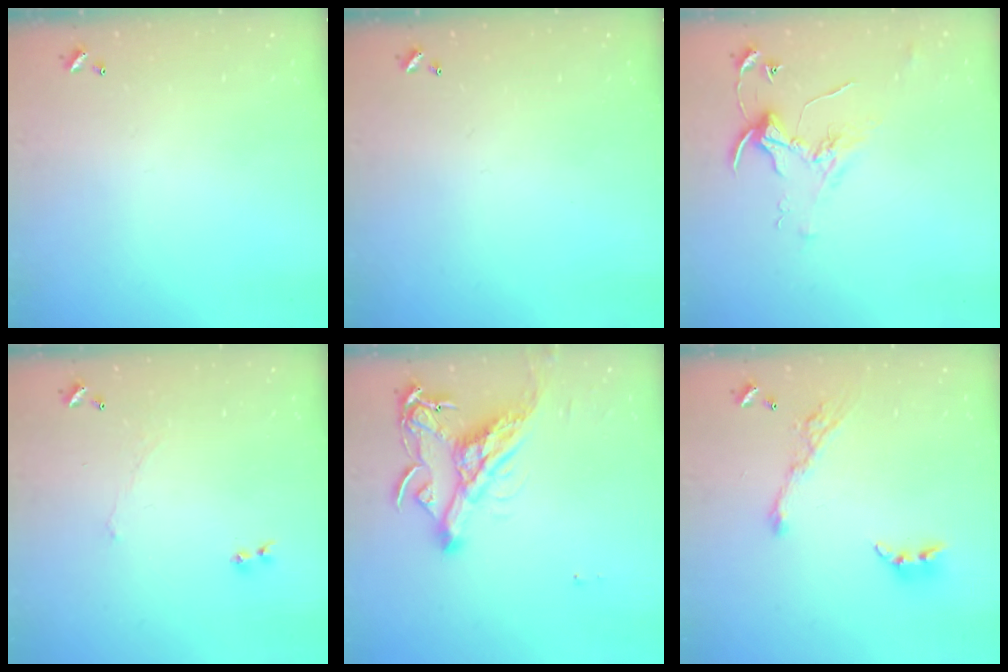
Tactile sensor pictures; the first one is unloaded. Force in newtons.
{"total": 0.0}
{"total": 2.1, "press": 2.1, "slide": 0.1}
{"total": 1.5, "press": 1.4, "slide": 0.6}
{"total": 10.7, "press": 10.6, "slide": 1.6}
{"total": 10.1, "press": 10.0, "slide": 1.4}